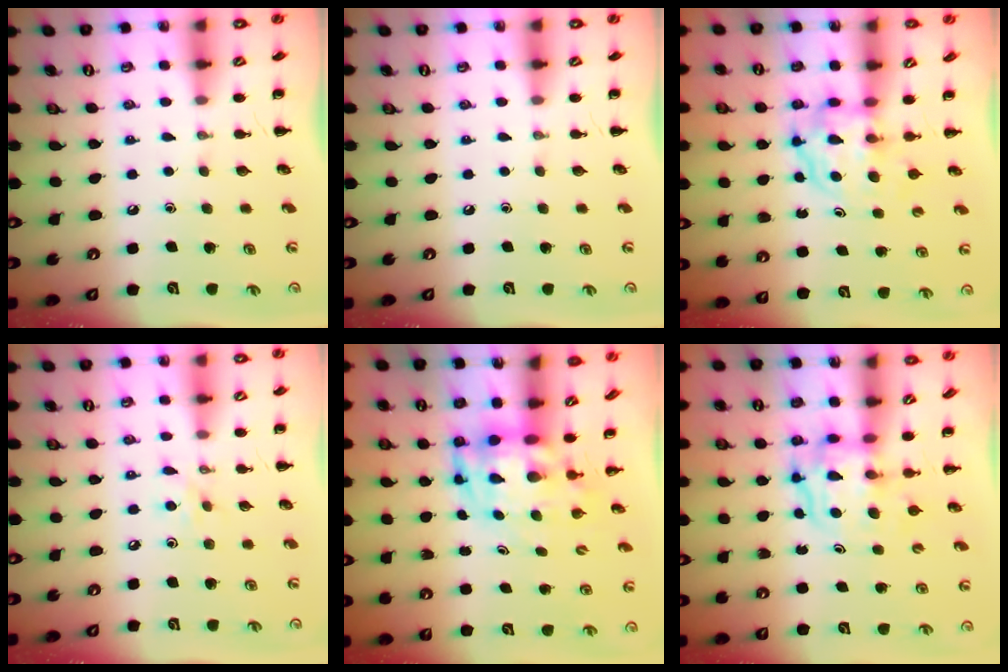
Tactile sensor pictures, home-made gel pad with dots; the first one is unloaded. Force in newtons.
{"total": 0.0}
{"total": 3.8, "press": 3.8, "slide": 0.2}
{"total": 3.7, "press": 3.5, "slide": 1.3}
{"total": 4.1, "press": 4.0, "slide": 0.9}
{"total": 3.5, "press": 3.5, "slide": 0.3}